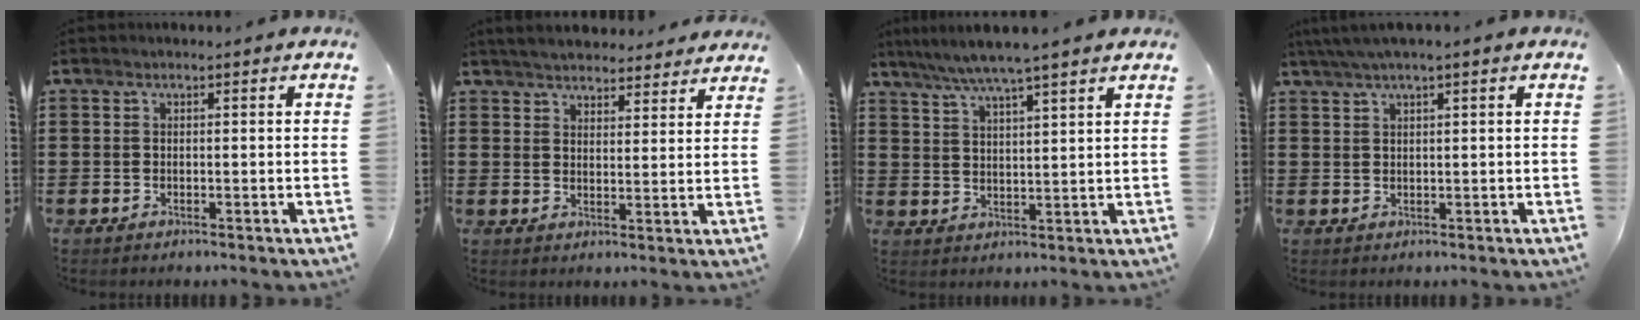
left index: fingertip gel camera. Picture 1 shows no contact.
{"total": 4.1, "force": [4.1, 0.4, 0.5], "torque": [-0.023, -0.014, 0.074]}
{"total": 4.9, "force": [4.2, -0.6, 2.5], "torque": [-0.061, -0.017, 0.072]}
{"total": 2.2, "force": [1.2, 0.1, 1.8], "torque": [-0.035, 0.003, 0.021]}